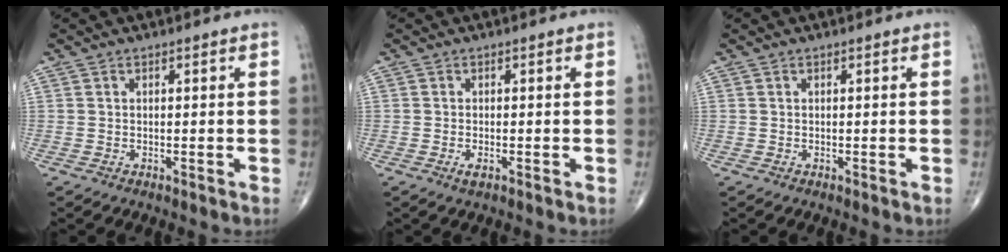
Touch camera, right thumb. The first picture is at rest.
{"total": 1.3, "force": [-0.5, 0.4, 1.0], "torque": [-0.020, -0.002, -0.010]}
{"total": 0.0}